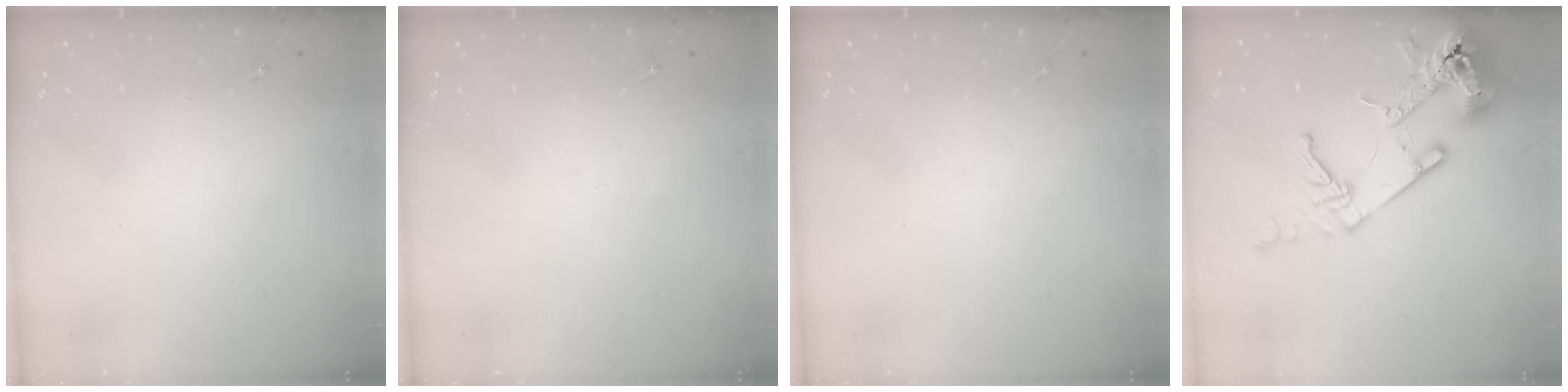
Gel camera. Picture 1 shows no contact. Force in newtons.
{"total": 0.0}
{"total": 0.0}
{"total": 18.8, "press": 18.6, "slide": 2.5}